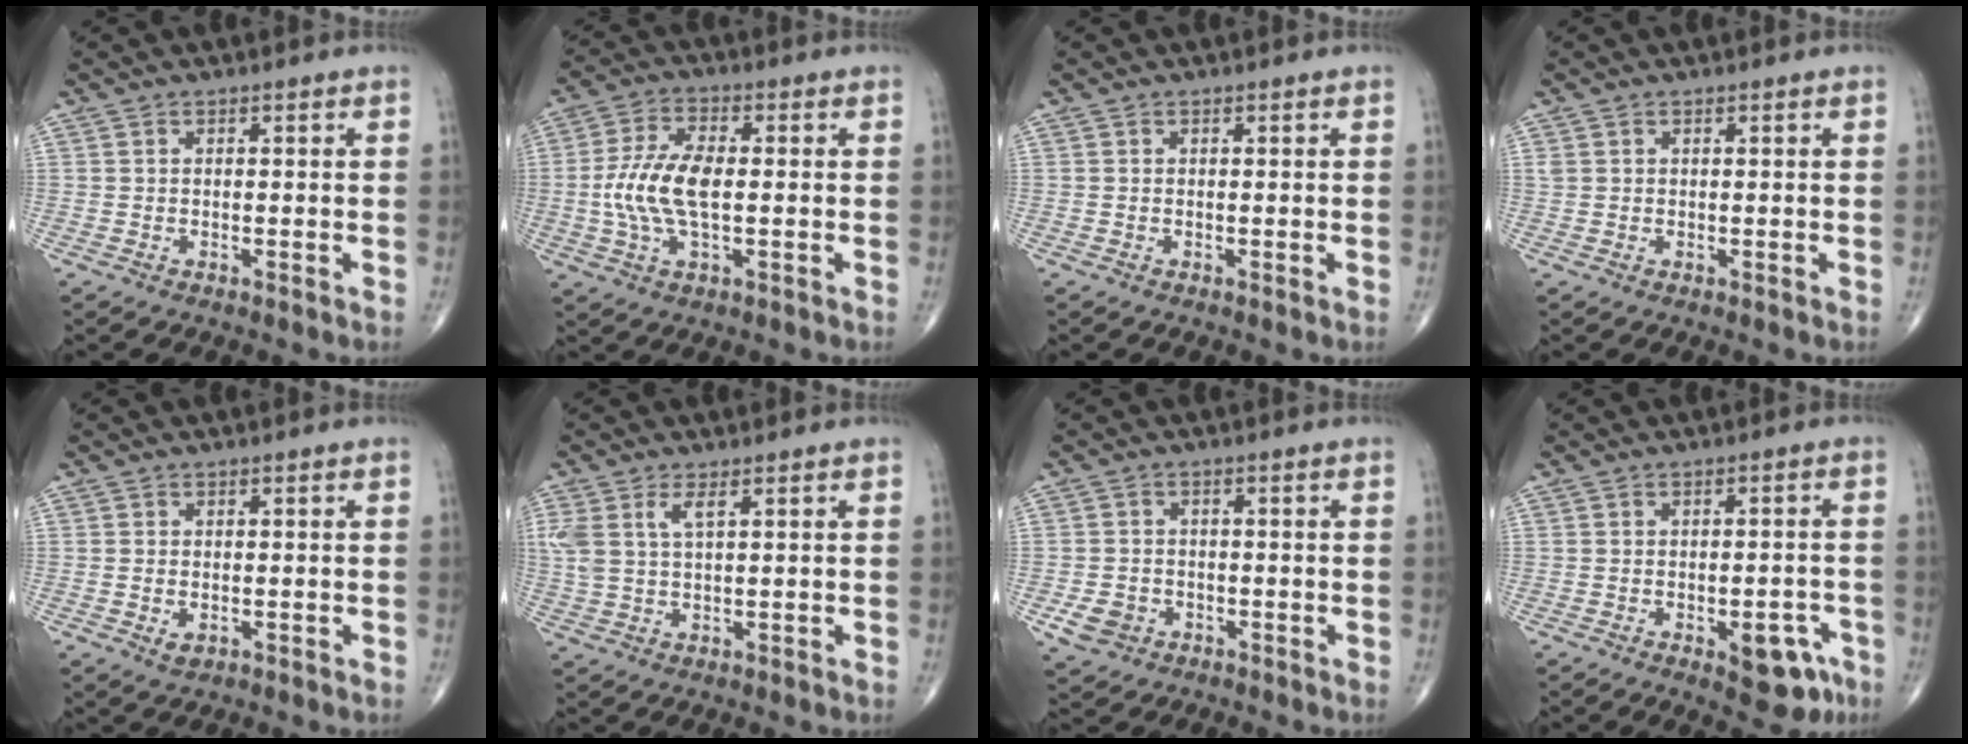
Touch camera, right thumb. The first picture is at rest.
{"total": 9.1, "force": [-0.7, 3.7, 8.3], "torque": [-0.185, 0.007, -0.014]}
{"total": 0.0}
{"total": 0.7, "force": [0.3, 0.6, 0.3], "torque": [-0.004, 0.005, 0.008]}
{"total": 1.9, "force": [-0.4, 1.3, 1.3], "torque": [-0.020, -0.002, -0.004]}
{"total": 5.2, "force": [2.1, 2.1, 4.3], "torque": [-0.111, 0.003, 0.050]}
{"total": 4.4, "force": [-1.8, 3.6, 1.7], "torque": [-0.025, 0.007, -0.026]}
{"total": 7.8, "force": [-3.7, 3.6, 5.9], "torque": [-0.047, 0.022, -0.038]}